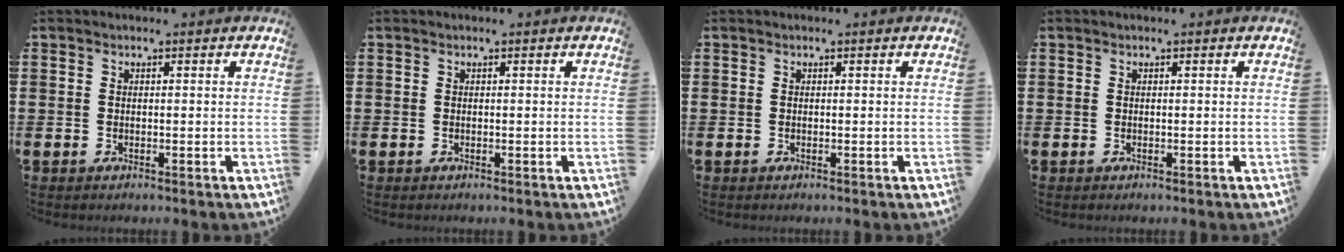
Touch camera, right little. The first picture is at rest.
{"total": 0.0}
{"total": 0.0}
{"total": 0.0}